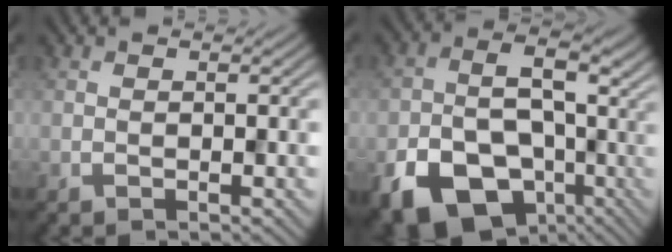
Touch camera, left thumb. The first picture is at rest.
{"total": 14.7, "force": [-6.0, 10.4, 8.4], "torque": [-0.149, -0.022, -0.095]}